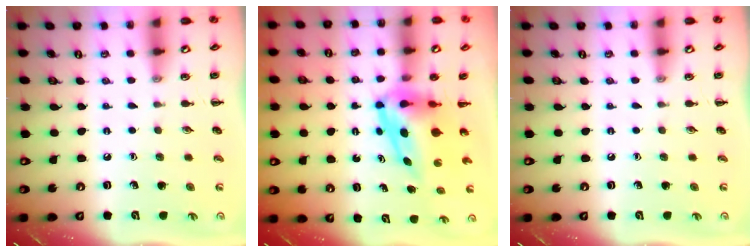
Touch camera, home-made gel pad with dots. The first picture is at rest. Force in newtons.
{"total": 7.9, "press": 7.6, "slide": 2.0}
{"total": 0.0}